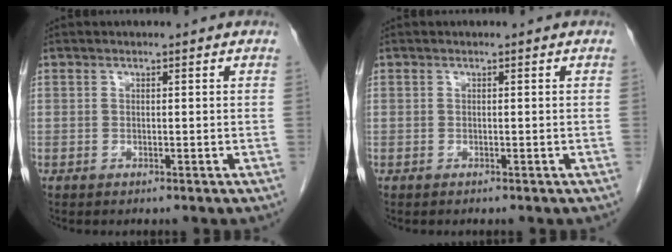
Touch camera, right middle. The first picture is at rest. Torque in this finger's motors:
{"motor_torque": [-0.03, 0.14, -0.03, -0.01]}